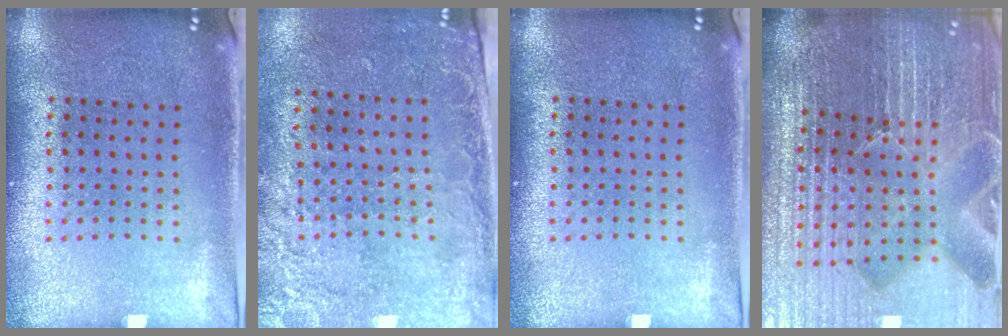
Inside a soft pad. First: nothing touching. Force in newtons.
{"total": 2.7, "press": 2.2, "slide": 1.5}
{"total": 0.0}
{"total": 7.0, "press": 6.2, "slide": 3.4}